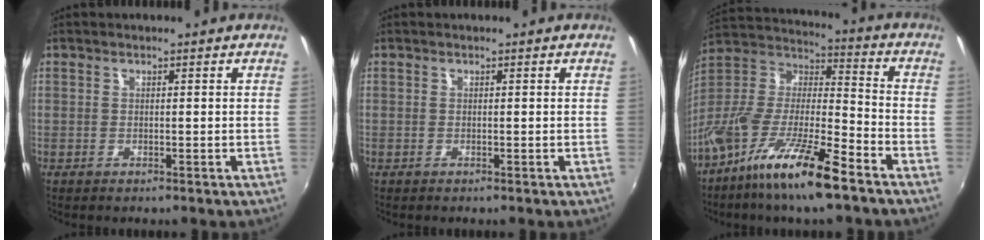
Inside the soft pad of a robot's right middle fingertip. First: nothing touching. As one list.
[{"total": 0.0}, {"total": 18.4, "force": [-12.0, 3.6, 13.5], "torque": [-0.255, -0.017, -0.229]}]